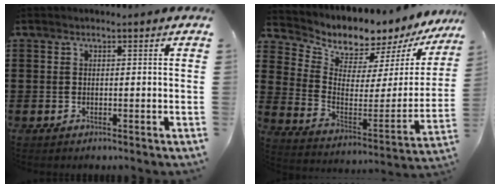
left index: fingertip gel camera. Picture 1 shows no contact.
{"total": 4.9, "force": [4.6, 1.5, -0.4], "torque": [-0.023, -0.058, 0.073]}